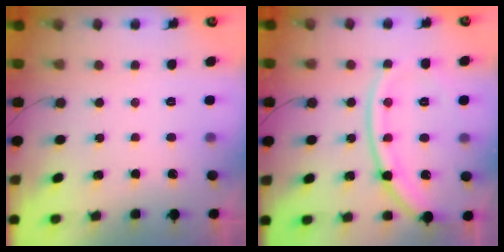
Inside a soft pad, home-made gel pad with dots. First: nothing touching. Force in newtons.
{"total": 16.7, "press": 16.7, "slide": 1.2}